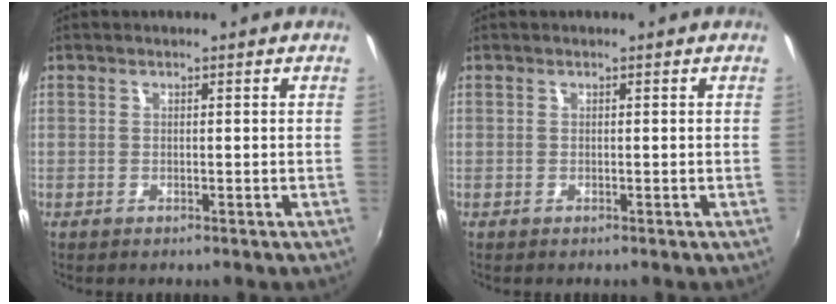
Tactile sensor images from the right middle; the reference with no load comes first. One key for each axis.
{"total": 0.0}